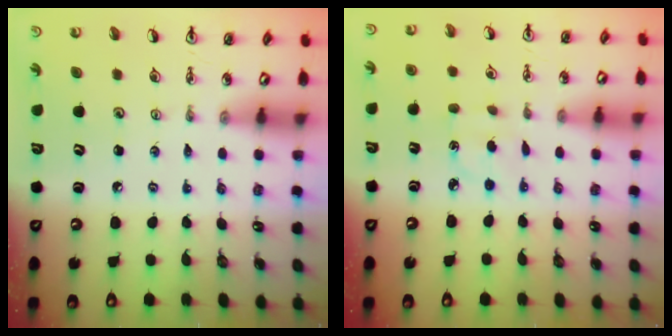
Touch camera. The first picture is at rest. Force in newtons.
{"total": 2.8, "press": 2.7, "slide": 0.7}